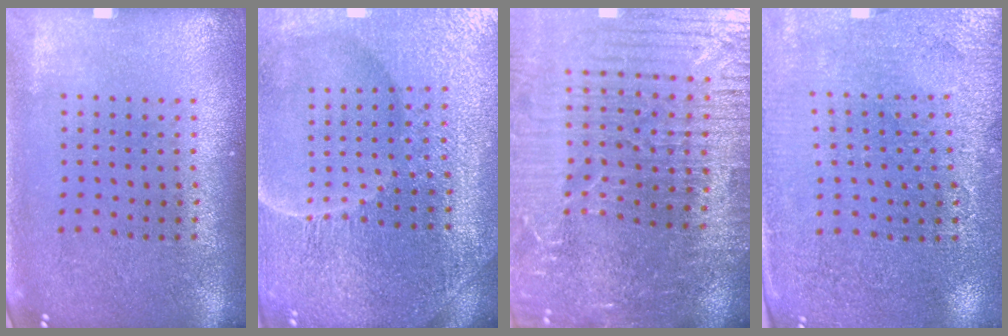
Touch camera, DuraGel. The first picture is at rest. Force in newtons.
{"total": 5.4, "press": 5.1, "slide": 1.9}
{"total": 5.6, "press": 5.1, "slide": 2.2}
{"total": 3.0, "press": 2.9, "slide": 0.8}